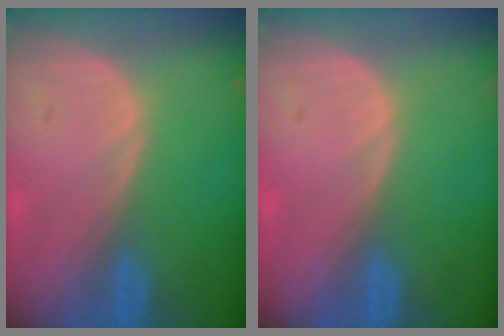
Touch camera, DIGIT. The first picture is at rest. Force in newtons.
{"total": 0.0}